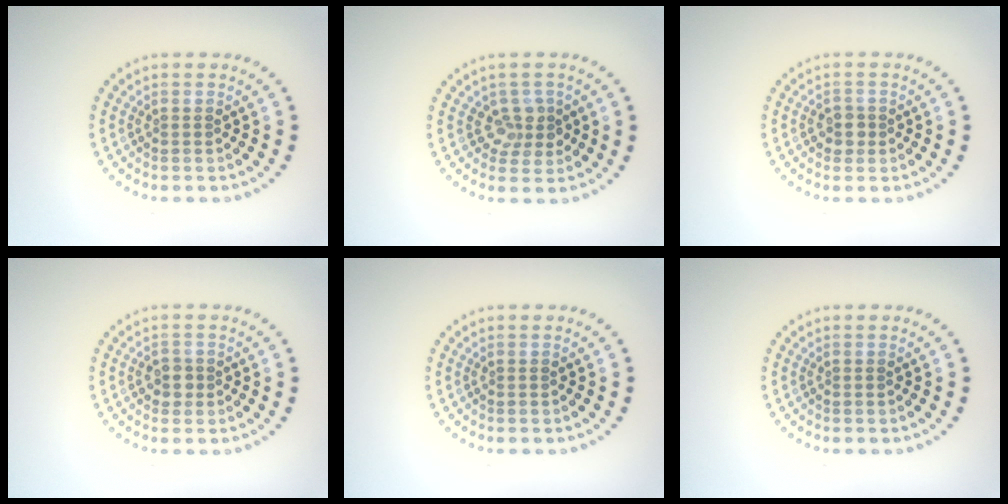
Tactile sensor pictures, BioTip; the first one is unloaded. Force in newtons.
{"total": 2.3, "press": 2.0, "slide": 1.2}
{"total": 1.6, "press": 1.5, "slide": 0.6}
{"total": 1.6, "press": 1.5, "slide": 0.6}
{"total": 0.0}
{"total": 0.0}